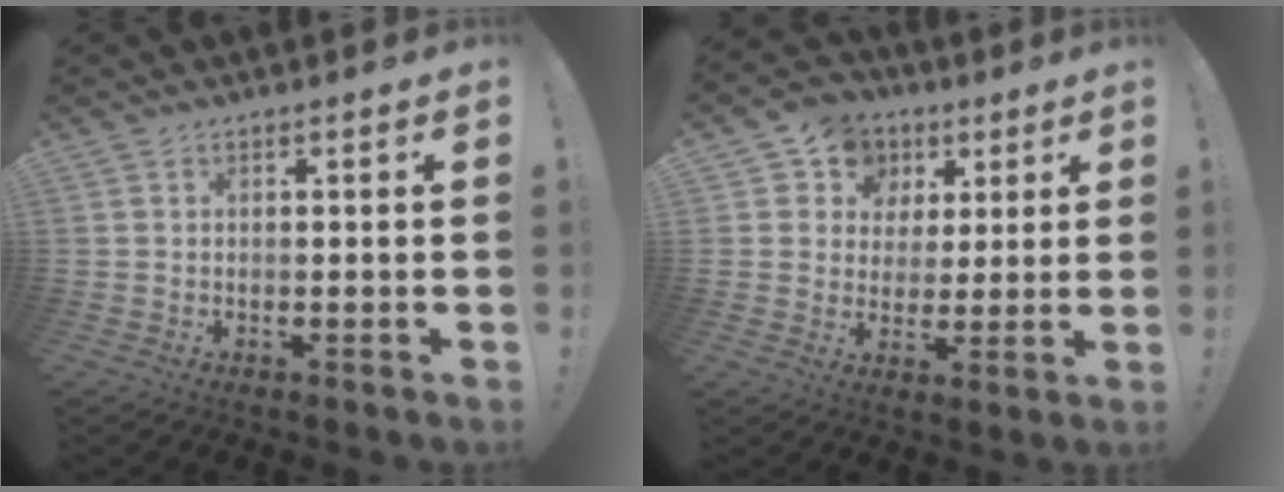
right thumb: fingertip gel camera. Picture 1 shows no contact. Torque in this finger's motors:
{"motor_torque": [0.01, 0.10, 0.42, 0.23, -0.03]}